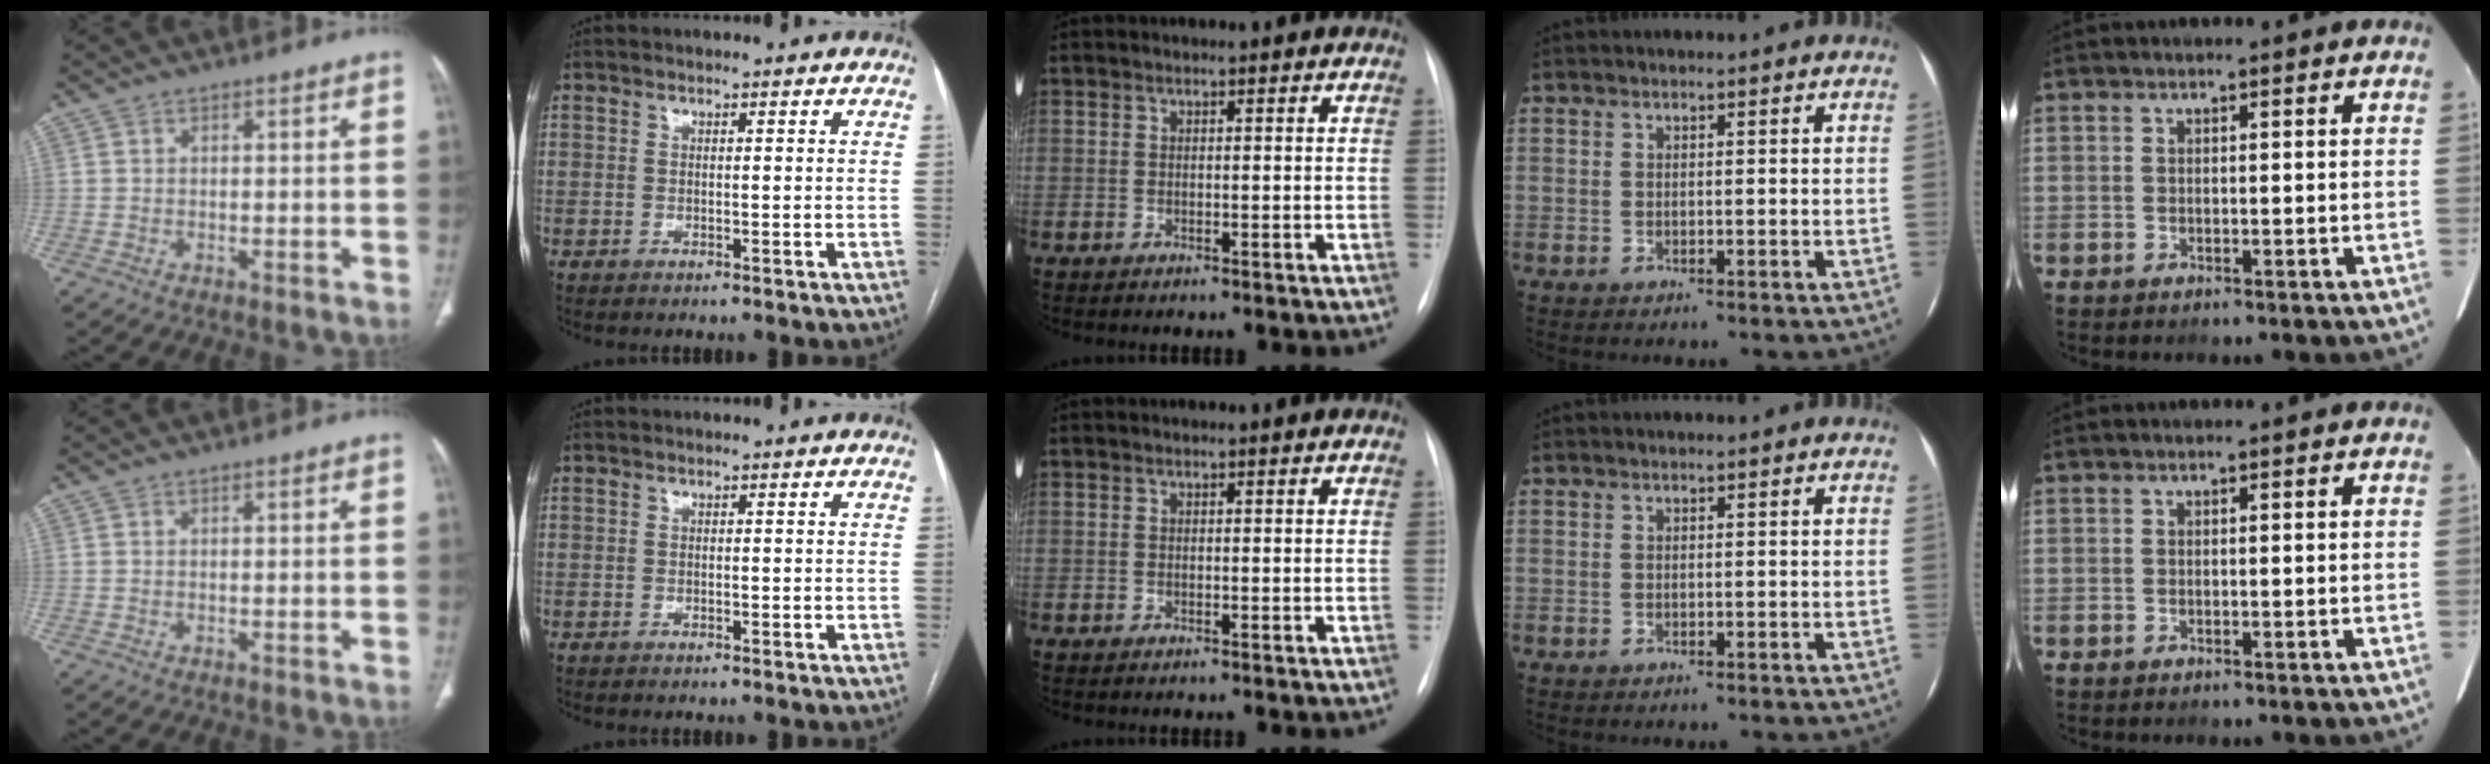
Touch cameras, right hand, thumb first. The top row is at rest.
{}